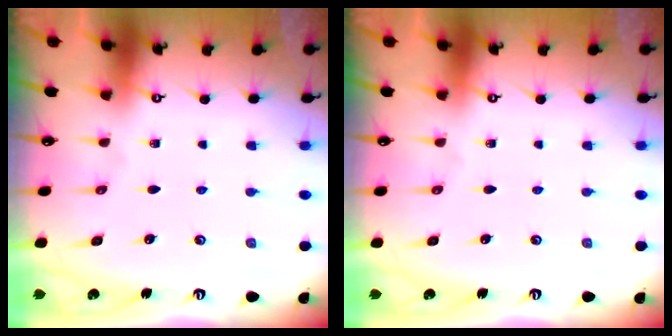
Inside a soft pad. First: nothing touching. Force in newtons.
{"total": 0.0}